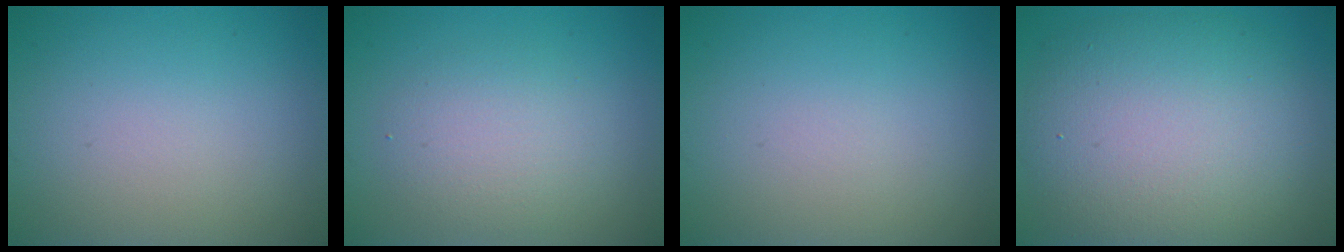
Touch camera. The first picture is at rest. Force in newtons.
{"total": 3.1, "press": 3.1, "slide": 0.1}
{"total": 0.0}
{"total": 10.5, "press": 10.5, "slide": 0.5}